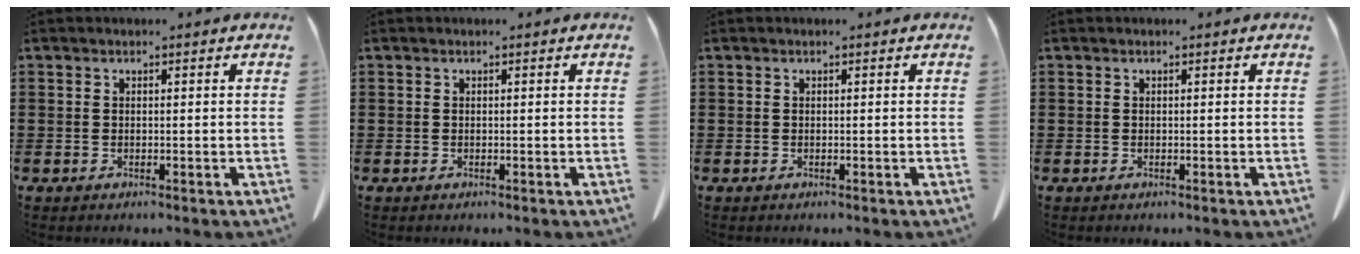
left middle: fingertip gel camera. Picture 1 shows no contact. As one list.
[{"total": 0.0}, {"total": 0.0}, {"total": 0.0}]